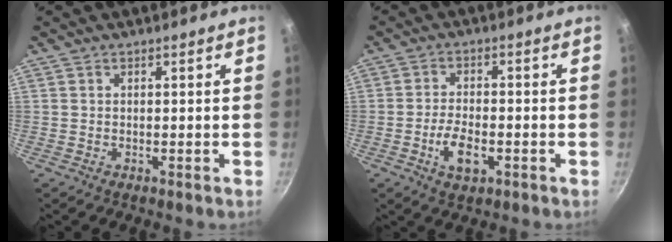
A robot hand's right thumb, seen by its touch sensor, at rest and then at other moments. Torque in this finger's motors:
{"motor_torque": [-0.33, 0.52, -0.33, 0.06, 0.01]}